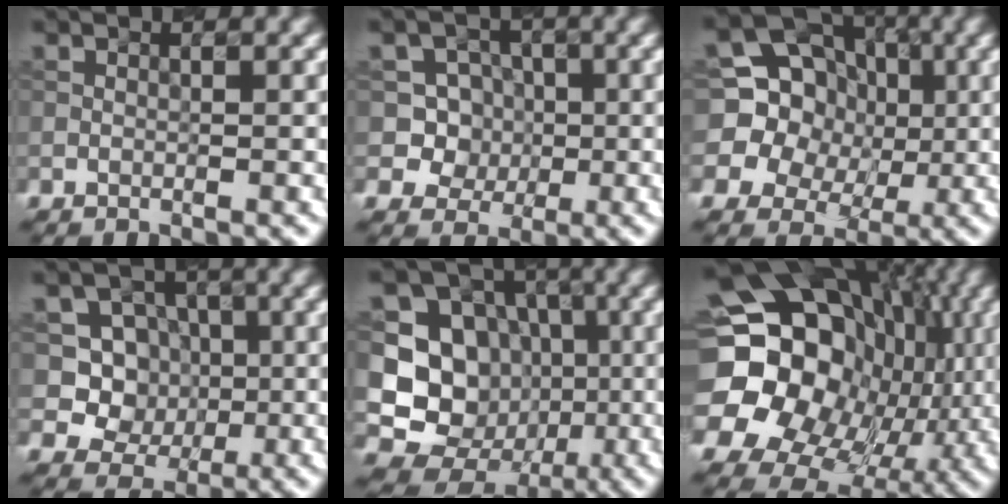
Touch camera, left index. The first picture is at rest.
{"total": 4.5, "force": [-0.2, 4.2, 1.5], "torque": [-0.010, 0.009, -0.015]}
{"total": 12.4, "force": [2.4, 11.1, 4.9], "torque": [-0.121, 0.046, 0.022]}
{"total": 6.3, "force": [0.2, 5.8, 2.2], "torque": [-0.029, 0.008, -0.008]}
{"total": 11.2, "force": [-1.2, 10.3, 4.1], "torque": [-0.091, -0.005, -0.041]}
{"total": 22.2, "force": [2.3, 18.9, 11.4], "torque": [-0.215, 0.025, 0.022]}